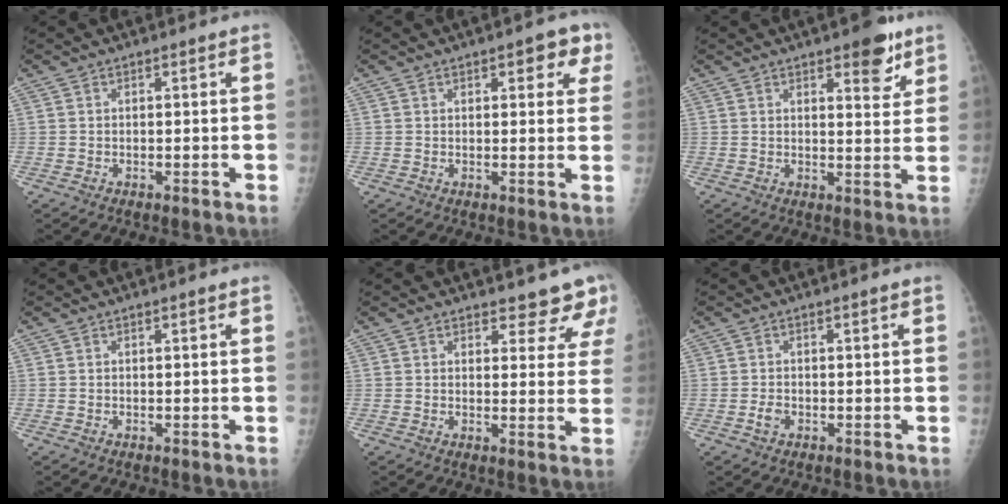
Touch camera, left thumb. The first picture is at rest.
{"total": 5.2, "force": [2.6, 2.5, 3.8], "torque": [-0.010, -0.005, 0.022]}
{"total": 7.1, "force": [4.4, 2.7, 4.8], "torque": [-0.041, -0.024, 0.053]}
{"total": 0.0}
{"total": 6.7, "force": [6.0, 2.6, 1.4], "torque": [0.026, -0.034, 0.052]}
{"total": 1.6, "force": [-0.7, 1.0, 0.9], "torque": [-0.016, 0.006, -0.014]}